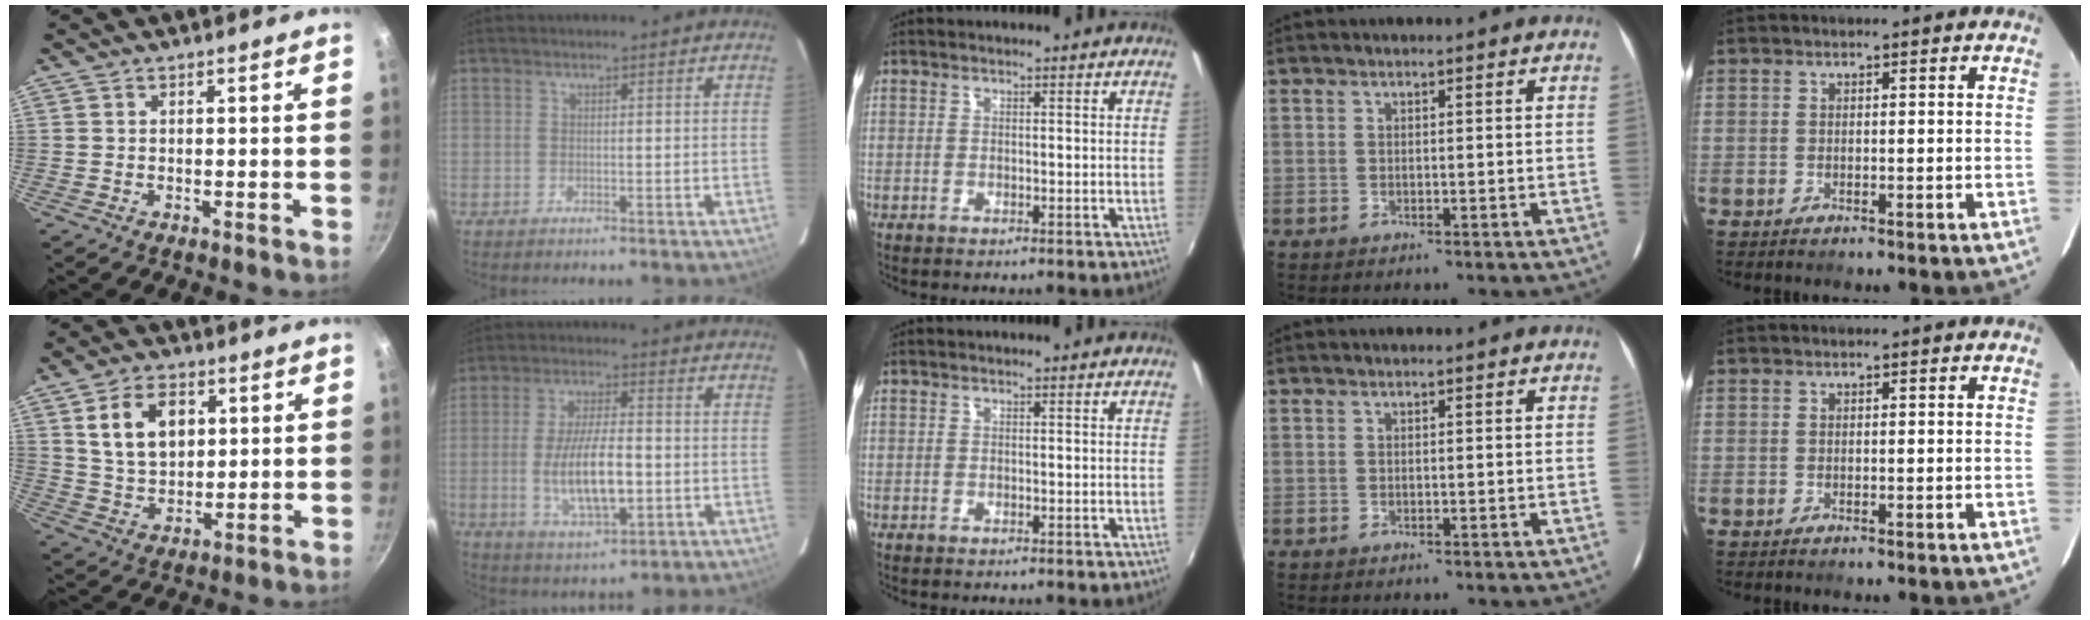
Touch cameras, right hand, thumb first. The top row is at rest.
{"thumb": {"total": 11.2, "force": [3.4, 7.5, 7.6], "torque": [-0.112, -0.011, 0.066]}, "index": {"total": 11.9, "force": [-2.0, 4.1, 11.0], "torque": [-0.212, -0.010, -0.029]}}